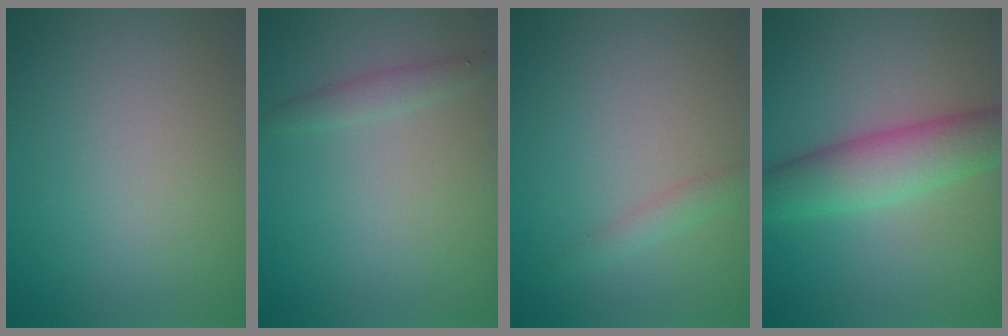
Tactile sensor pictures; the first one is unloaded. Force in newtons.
{"total": 1.3, "press": 1.3, "slide": 0.0}
{"total": 1.4, "press": 1.4, "slide": 0.1}
{"total": 5.6, "press": 5.6, "slide": 0.1}